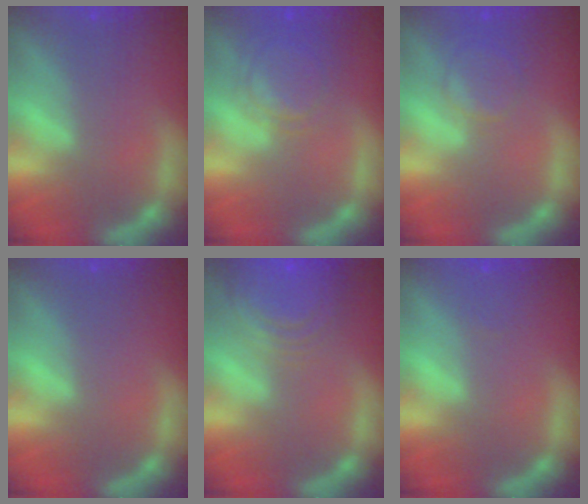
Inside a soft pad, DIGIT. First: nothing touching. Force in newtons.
{"total": 5.1}
{"total": 3.5}
{"total": 0.0}
{"total": 9.5}
{"total": 1.0}